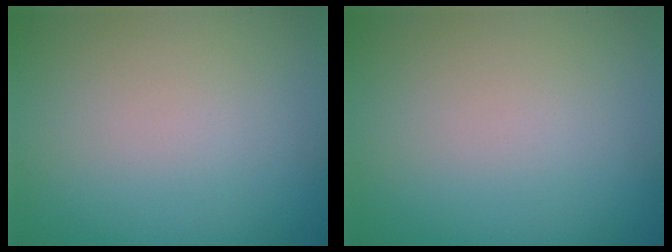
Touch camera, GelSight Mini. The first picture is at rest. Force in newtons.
{"total": 0.0}